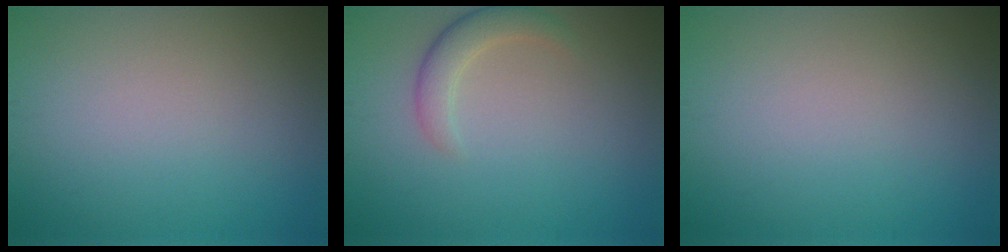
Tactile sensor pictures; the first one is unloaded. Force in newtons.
{"total": 2.5, "press": 2.5, "slide": 0.2}
{"total": 0.0}